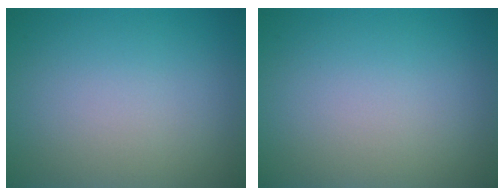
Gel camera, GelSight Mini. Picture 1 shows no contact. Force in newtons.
{"total": 0.0}